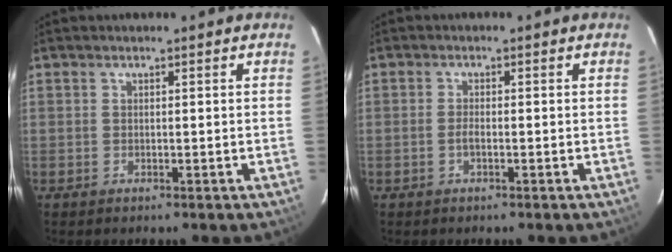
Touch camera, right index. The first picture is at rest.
{"total": 1.2, "force": [-0.5, 0.3, 1.1], "torque": [-0.022, 0.002, -0.010]}